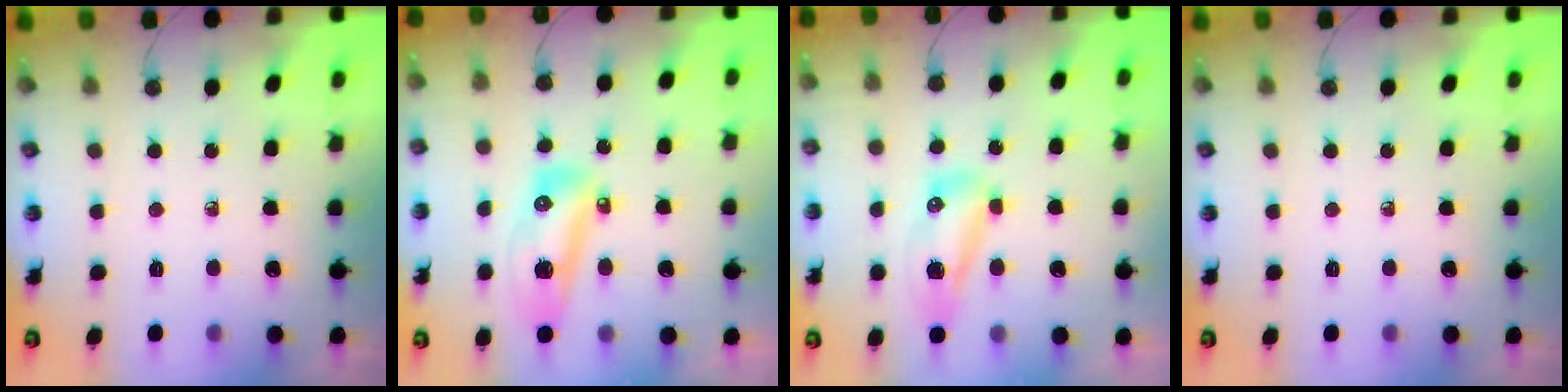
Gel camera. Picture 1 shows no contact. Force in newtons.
{"total": 11.3, "press": 11.2, "slide": 1.3}
{"total": 10.7, "press": 9.8, "slide": 4.3}
{"total": 0.0}